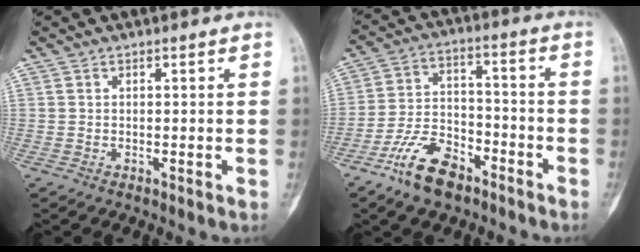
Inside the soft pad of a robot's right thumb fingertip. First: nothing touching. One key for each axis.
{"total": 11.7, "fx": -7.7, "fy": 5.8, "fz": 6.6, "tx": -0.116, "ty": 0.051, "tz": -0.148}